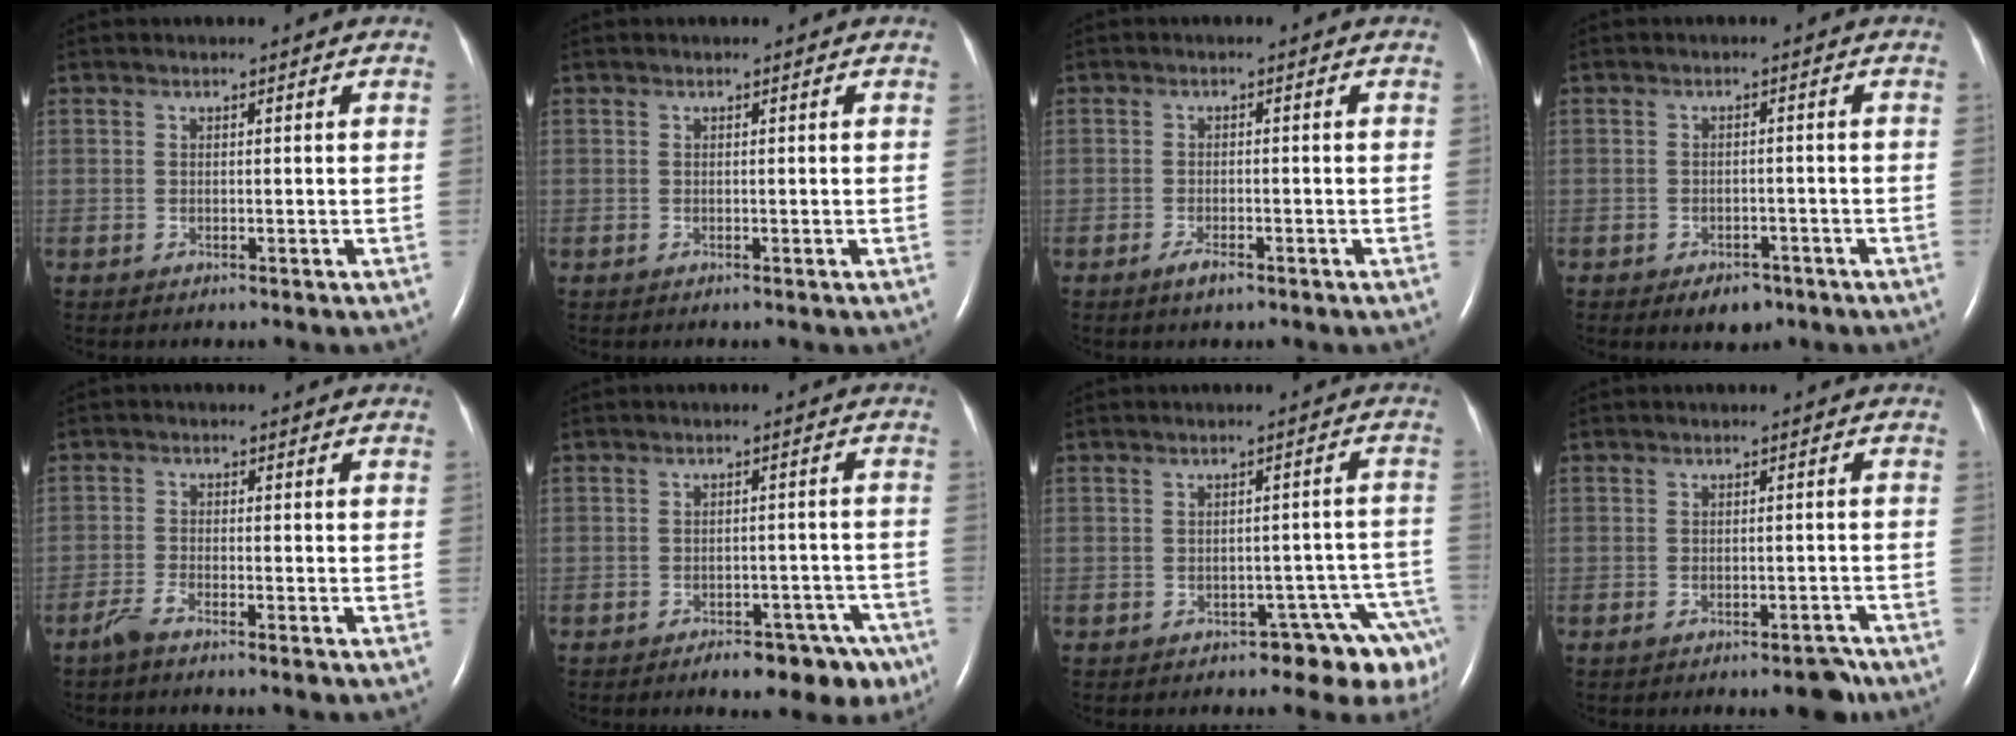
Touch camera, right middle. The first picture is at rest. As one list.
[{"total": 0.0}, {"total": 1.9, "force": [-1.3, 0.4, 1.3], "torque": [-0.030, -0.002, -0.023]}, {"total": 3.7, "force": [-2.5, 2.1, 1.9], "torque": [-0.026, 0.001, -0.026]}, {"total": 2.6, "force": [-2.3, 0.1, 1.3], "torque": [-0.034, -0.004, -0.047]}, {"total": 9.4, "force": [-6.9, 4.3, 4.6], "torque": [-0.029, 0.021, -0.089]}, {"total": 7.6, "force": [-6.2, 2.9, 3.3], "torque": [-0.007, 0.027, -0.069]}, {"total": 3.3, "force": [-2.6, 1.0, 1.7], "torque": [-0.012, 0.005, -0.032]}]